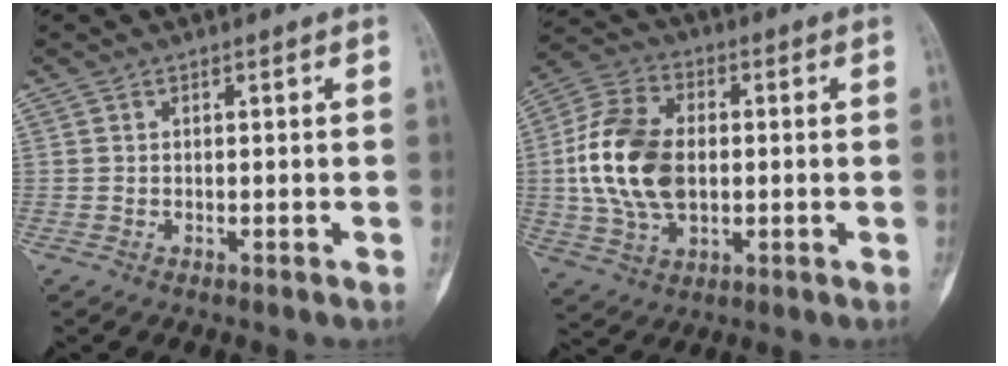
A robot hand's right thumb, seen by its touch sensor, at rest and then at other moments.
{"total": 16.2, "force": [0.3, 10.3, 12.5], "torque": [-0.242, 0.011, 0.006]}